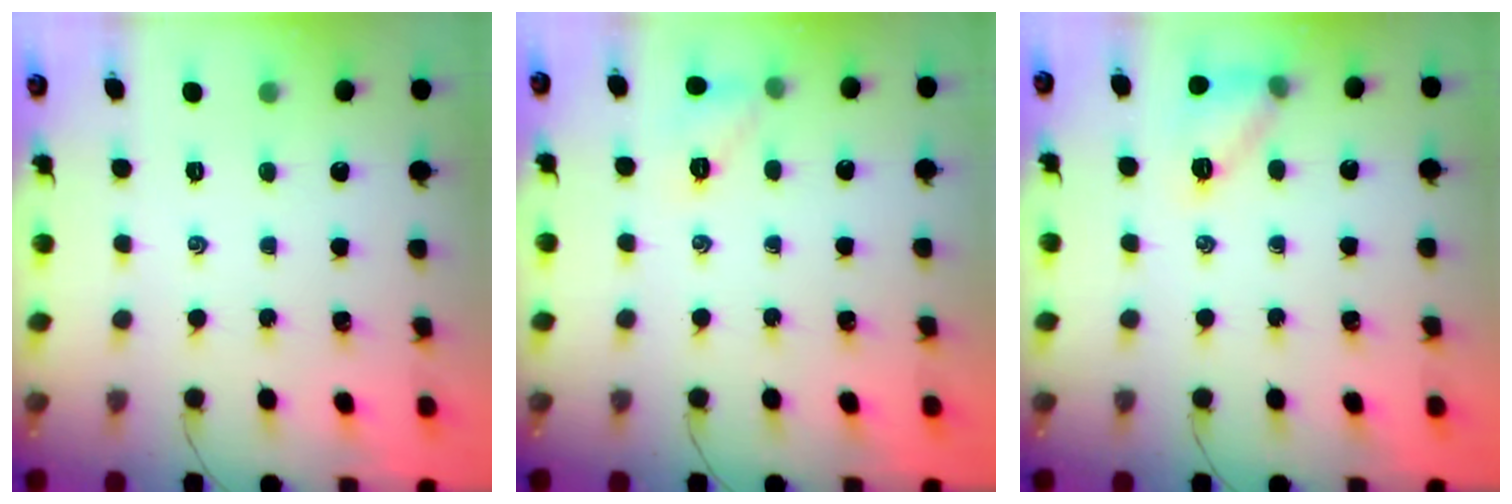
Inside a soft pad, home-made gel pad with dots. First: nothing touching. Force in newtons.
{"total": 6.8, "press": 6.6, "slide": 1.7}
{"total": 9.8, "press": 9.8, "slide": 1.0}